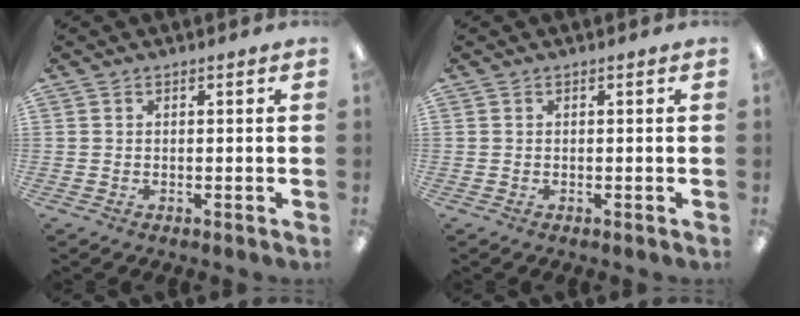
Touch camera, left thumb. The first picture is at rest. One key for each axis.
{"total": 0.0}